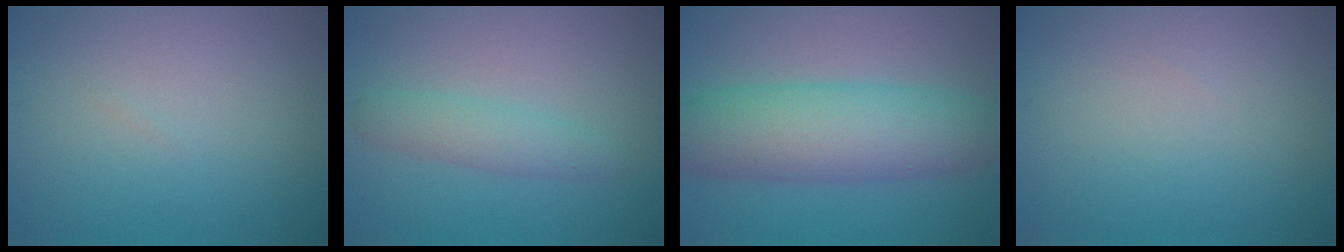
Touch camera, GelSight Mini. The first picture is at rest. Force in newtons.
{"total": 2.4, "press": 2.4, "slide": 0.1}
{"total": 8.2, "press": 8.2, "slide": 0.3}
{"total": 0.0}